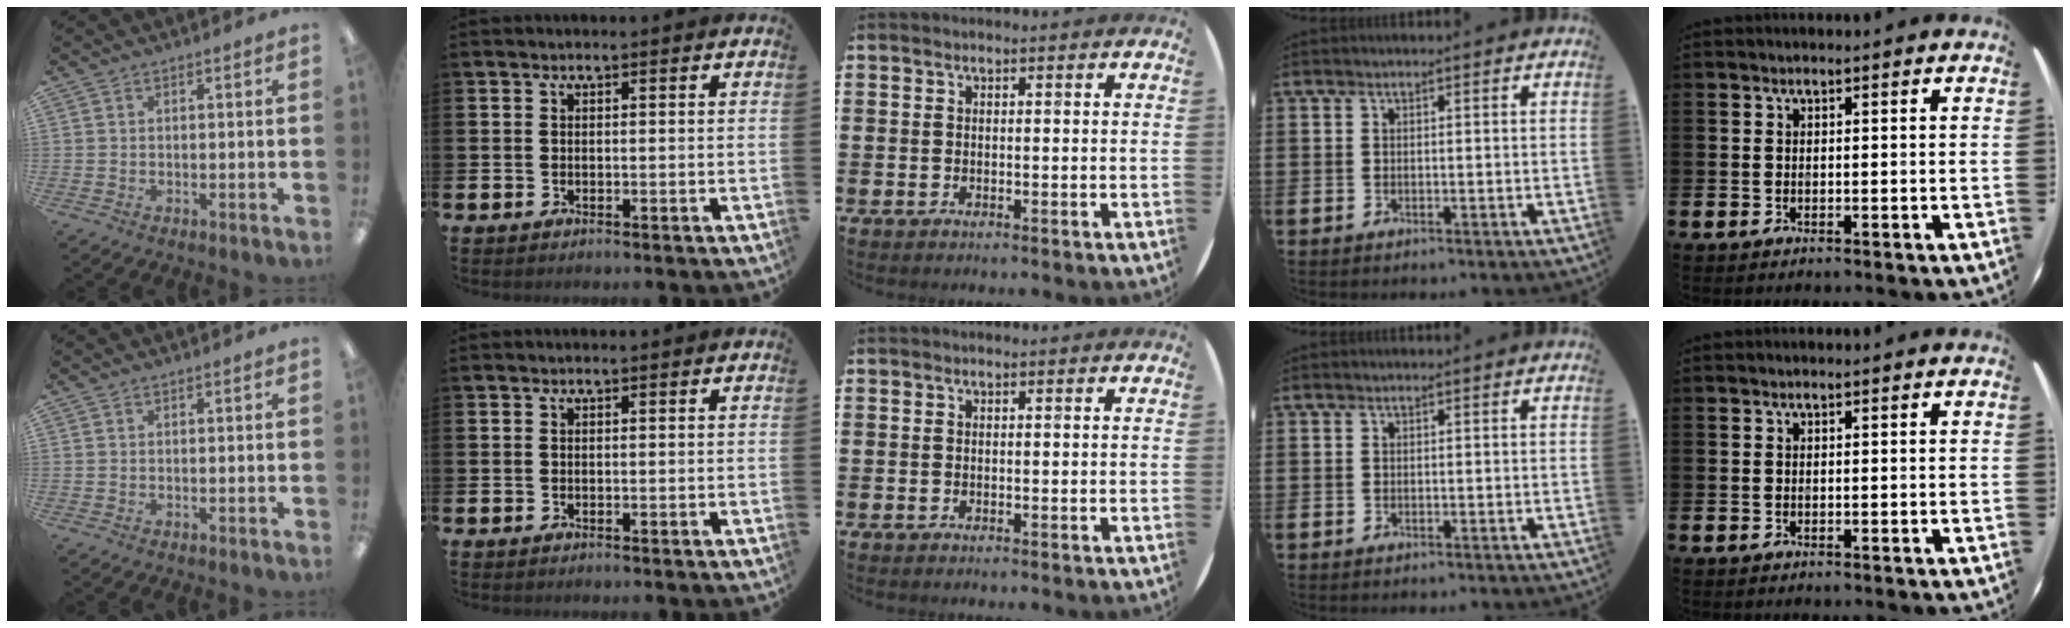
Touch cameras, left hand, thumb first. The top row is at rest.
{}